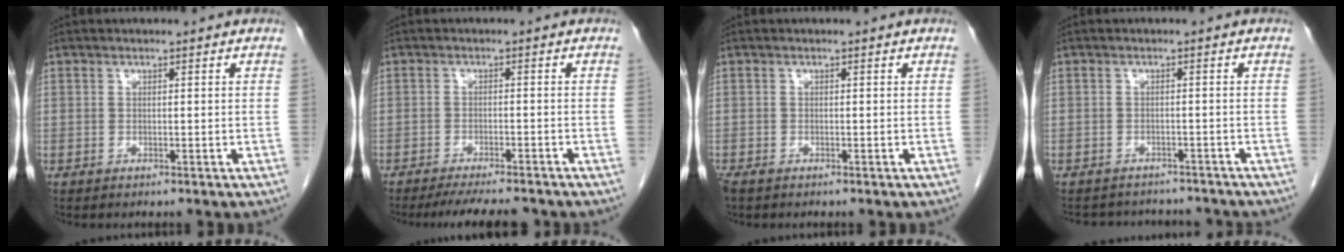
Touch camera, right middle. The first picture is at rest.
{"total": 8.9, "force": [-7.9, 1.0, 3.9], "torque": [-0.053, -0.014, -0.112]}
{"total": 1.5, "force": [-1.1, 0.6, 0.8], "torque": [-0.019, -0.005, -0.018]}
{"total": 8.6, "force": [-8.0, 2.6, 1.5], "torque": [-0.026, 0.013, -0.092]}